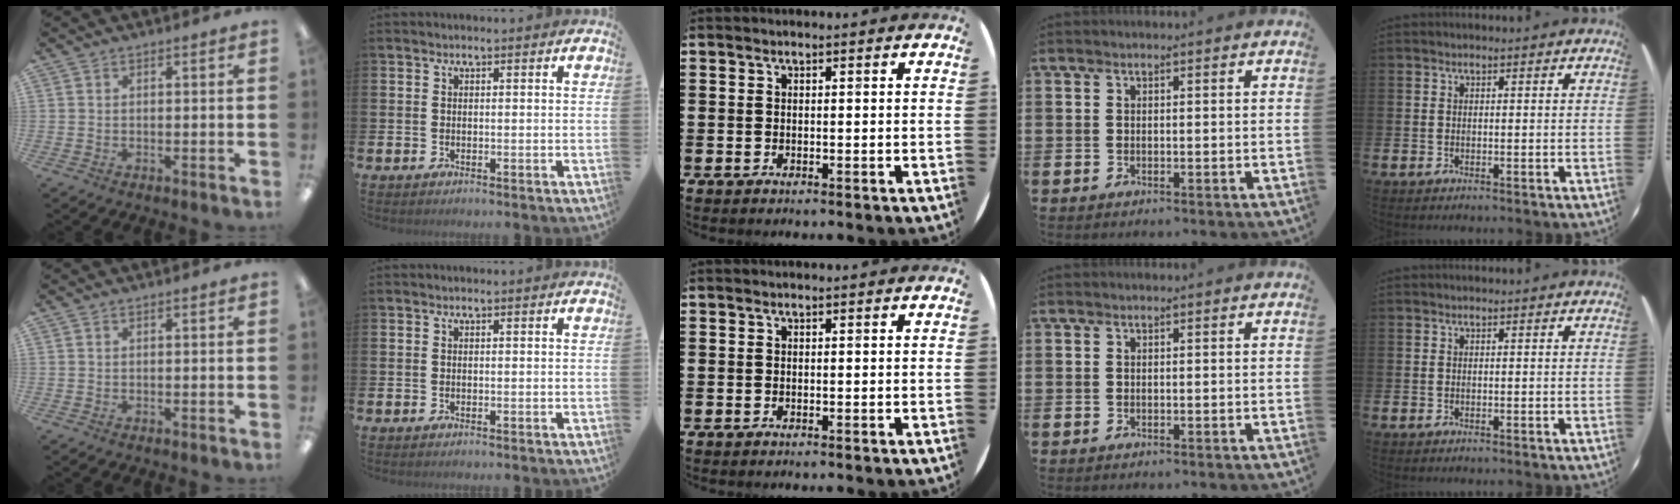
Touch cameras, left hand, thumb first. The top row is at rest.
{}